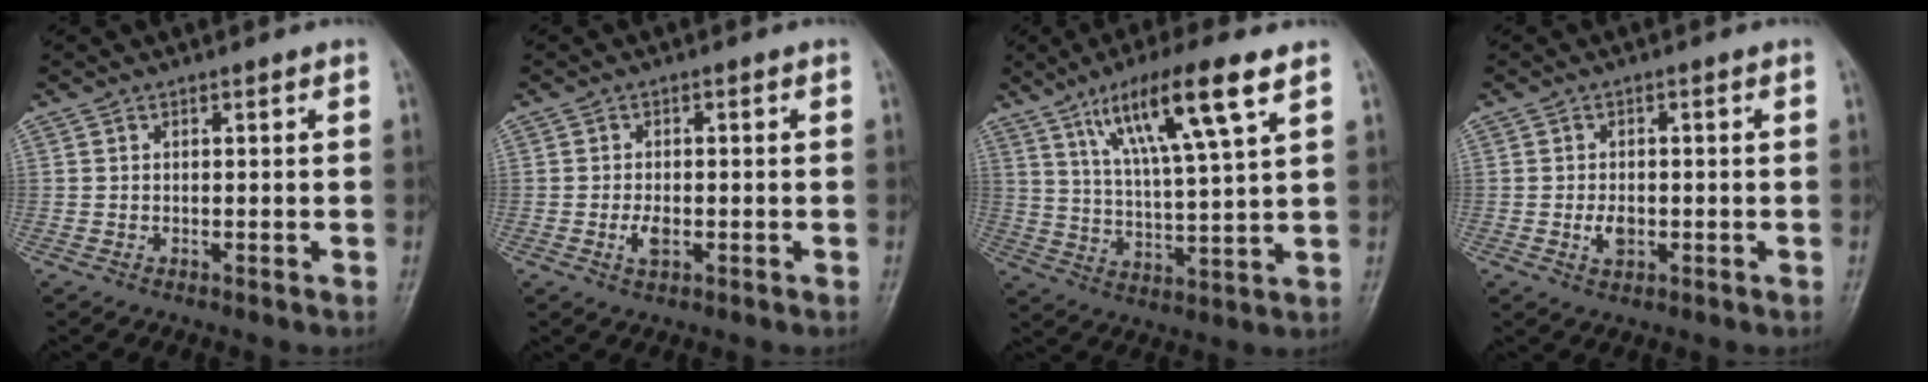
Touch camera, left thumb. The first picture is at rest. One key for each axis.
{"total": 2.7, "fx": -0.9, "fy": 1.4, "fz": 2.1, "tx": -0.042, "ty": 0.000, "tz": -0.017}
{"total": 15.0, "fx": 8.0, "fy": 2.2, "fz": 12.5, "tx": -0.221, "ty": -0.024, "tz": 0.144}
{"total": 3.0, "fx": -0.8, "fy": 1.9, "fz": 2.1, "tx": -0.035, "ty": 0.000, "tz": -0.013}